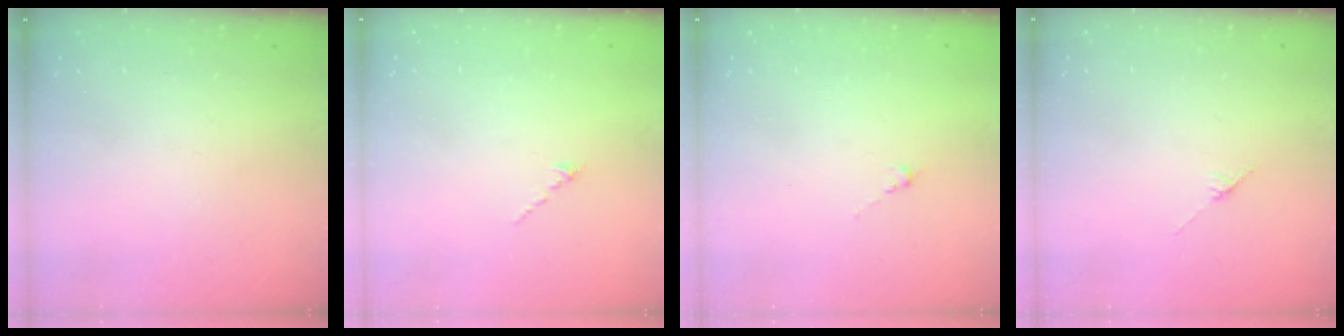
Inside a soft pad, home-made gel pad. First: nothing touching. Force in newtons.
{"total": 0.0}
{"total": 0.0}
{"total": 2.8, "press": 2.8, "slide": 0.4}